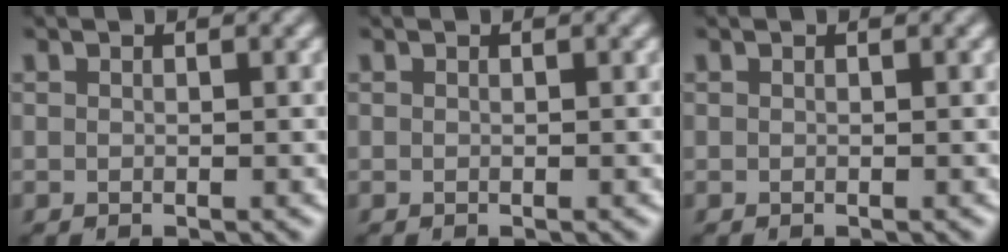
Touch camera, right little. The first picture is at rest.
{"total": 0.0}
{"total": 0.0}